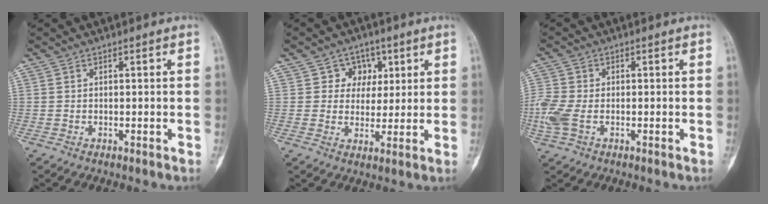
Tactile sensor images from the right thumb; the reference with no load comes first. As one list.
[{"total": 5.9, "force": [2.4, 5.2, 1.3], "torque": [0.020, -0.001, 0.033]}, {"total": 7.1, "force": [-1.5, 4.6, 5.2], "torque": [-0.145, 0.006, -0.034]}]